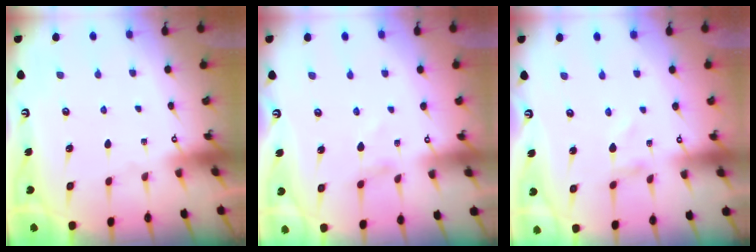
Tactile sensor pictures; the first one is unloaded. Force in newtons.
{"total": 0.0}
{"total": 1.0, "press": 1.0, "slide": 0.1}